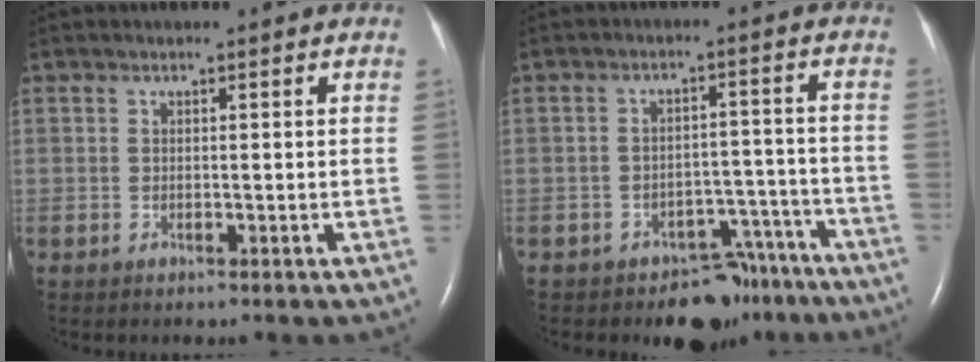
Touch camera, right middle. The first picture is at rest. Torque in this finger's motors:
{"motor_torque": [0.11, -0.12, 0.03, 0.01]}